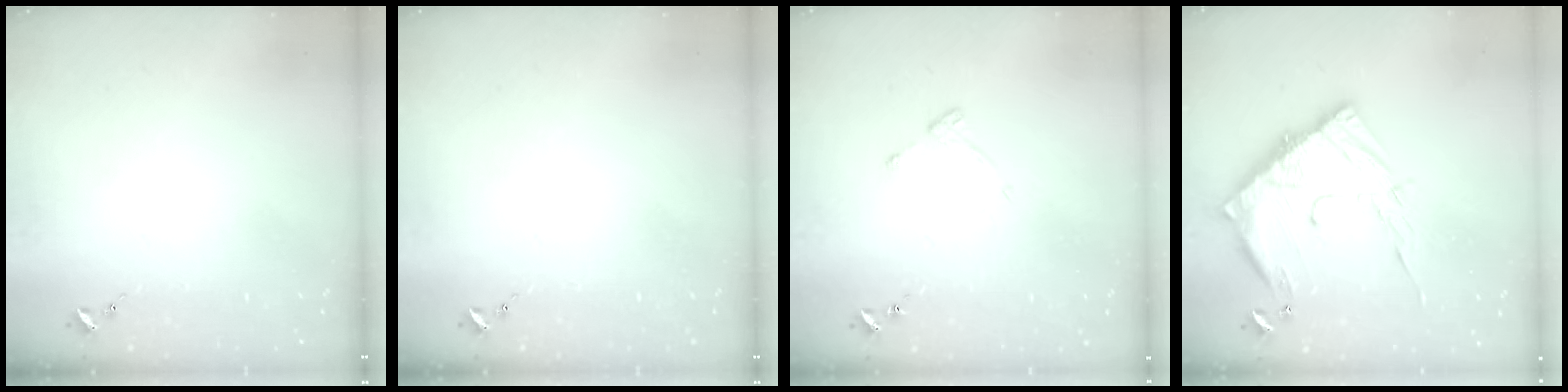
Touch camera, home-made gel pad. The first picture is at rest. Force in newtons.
{"total": 0.0}
{"total": 4.8, "press": 4.7, "slide": 0.5}
{"total": 19.6, "press": 19.5, "slide": 2.0}